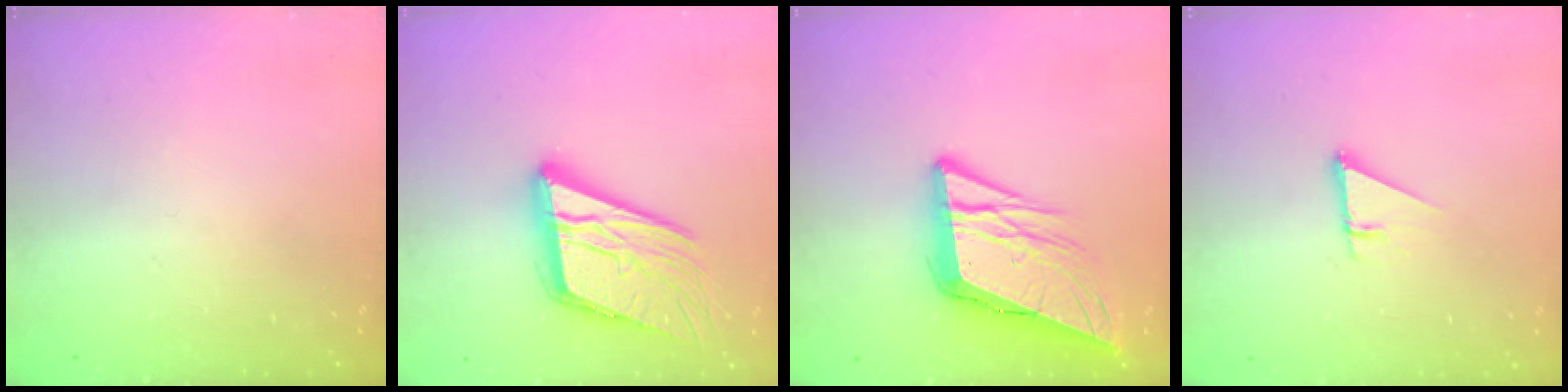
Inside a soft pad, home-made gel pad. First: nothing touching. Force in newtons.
{"total": 19.1, "press": 18.9, "slide": 2.6}
{"total": 12.9, "press": 12.7, "slide": 2.0}
{"total": 2.7, "press": 2.7, "slide": 0.1}